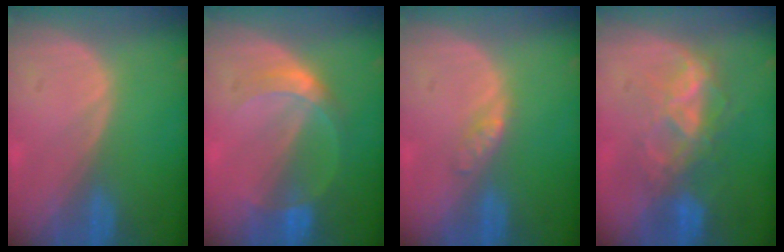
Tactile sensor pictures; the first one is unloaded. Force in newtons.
{"total": 5.1, "press": 4.8, "slide": 1.8}
{"total": 2.0, "press": 2.0, "slide": 0.1}
{"total": 6.8, "press": 6.6, "slide": 1.6}